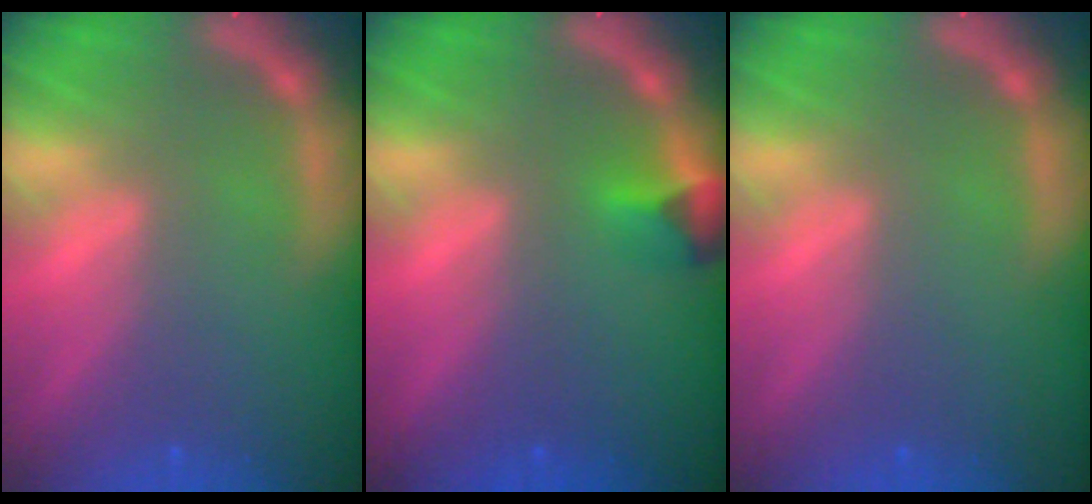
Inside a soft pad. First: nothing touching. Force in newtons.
{"total": 1.9}
{"total": 0.0}